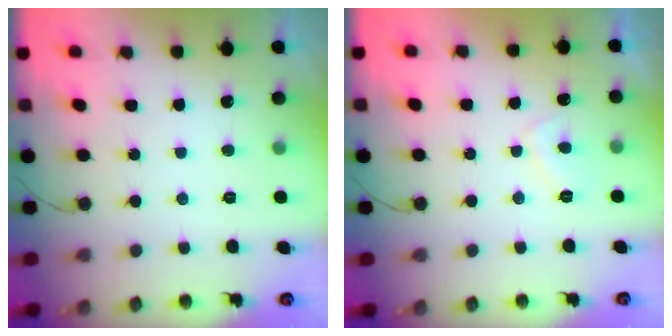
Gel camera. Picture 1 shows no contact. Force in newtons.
{"total": 2.6, "press": 2.6, "slide": 0.5}